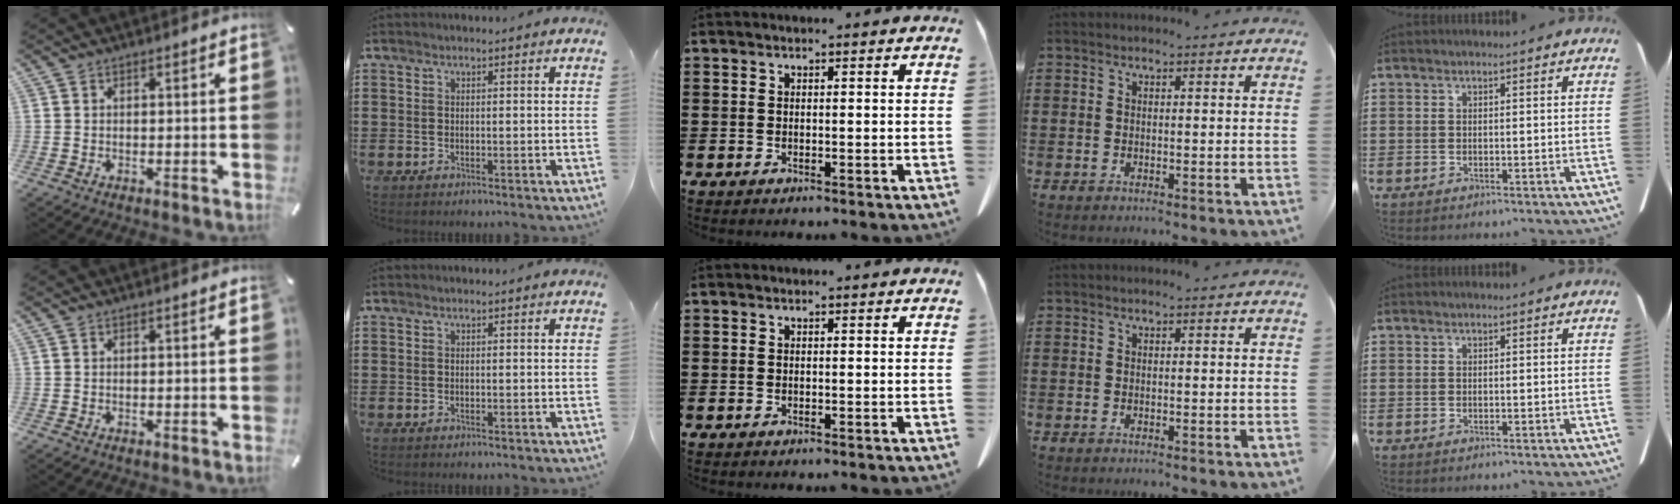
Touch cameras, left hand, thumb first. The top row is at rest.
{}